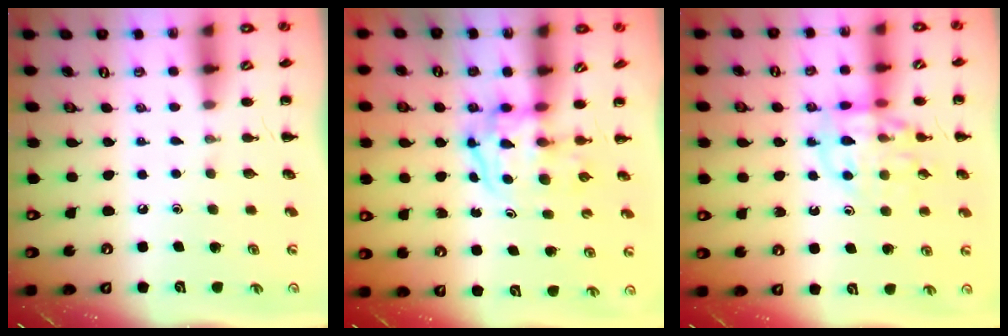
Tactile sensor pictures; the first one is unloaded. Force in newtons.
{"total": 3.8, "press": 3.7, "slide": 0.5}
{"total": 13.1, "press": 13.0, "slide": 1.8}